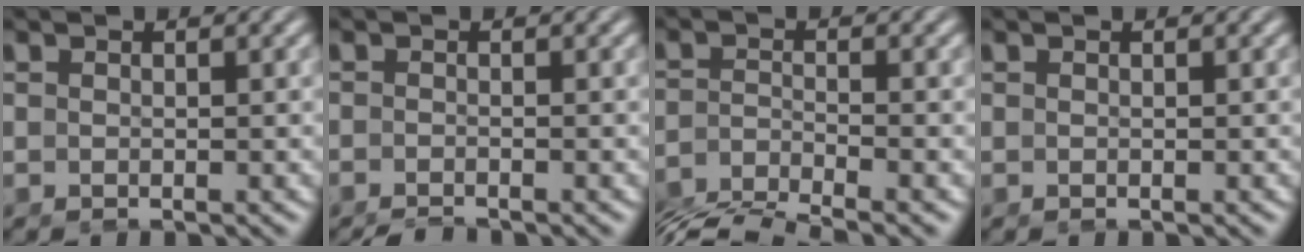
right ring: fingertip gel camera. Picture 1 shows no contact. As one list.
[{"total": 1.9, "force": [-1.8, -0.4, 0.1], "torque": [-0.001, -0.012, -0.026]}, {"total": 7.6, "force": [-7.0, 1.6, 2.5], "torque": [-0.034, -0.027, -0.100]}, {"total": 0.0}]